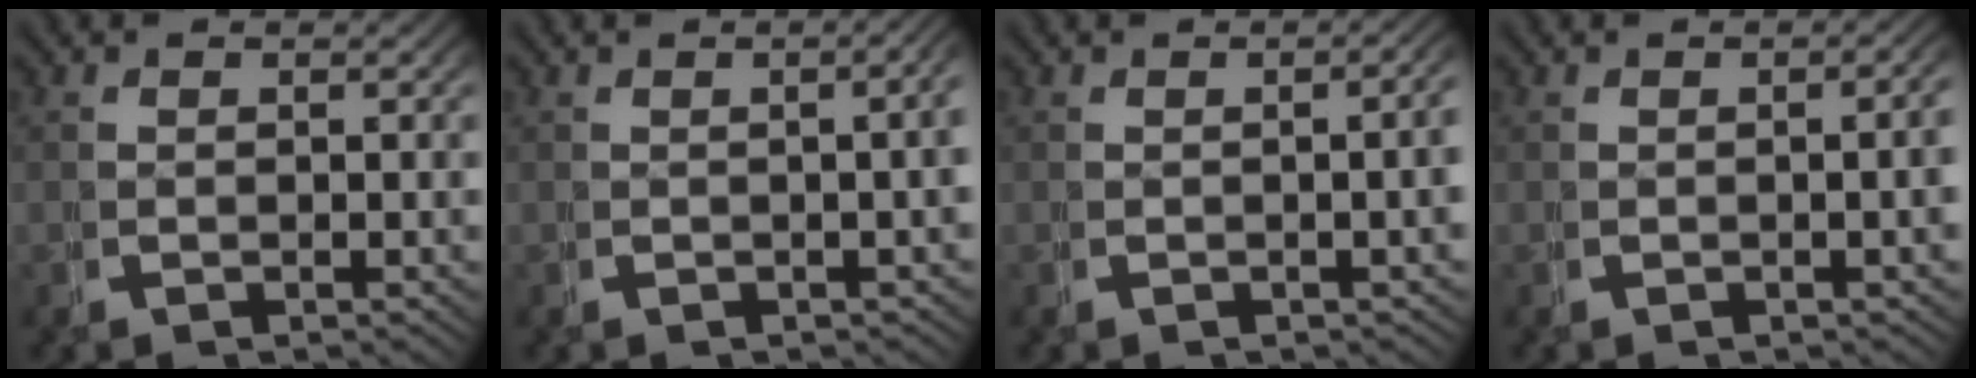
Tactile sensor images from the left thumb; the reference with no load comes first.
{"total": 3.7, "force": [0.1, 1.3, 3.5], "torque": [-0.034, 0.017, -0.005]}
{"total": 3.1, "force": [-0.1, 0.8, 3.0], "torque": [-0.033, 0.011, -0.004]}
{"total": 2.7, "force": [-0.1, 0.6, 2.7], "torque": [-0.032, 0.008, -0.004]}